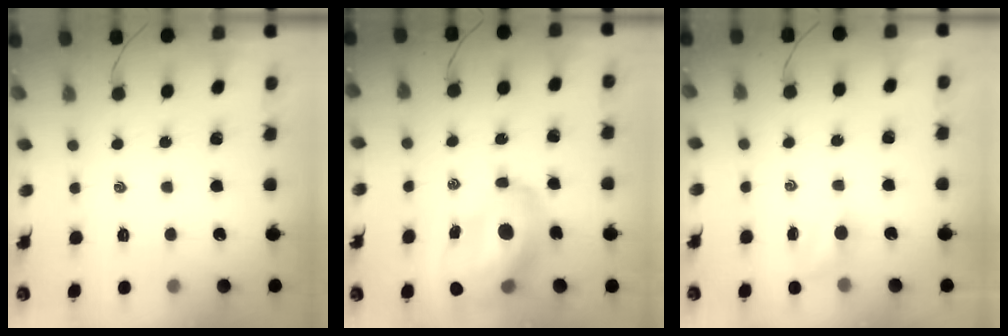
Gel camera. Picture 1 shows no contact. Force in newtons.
{"total": 15.9, "press": 15.2, "slide": 4.7}
{"total": 2.4, "press": 2.3, "slide": 0.7}